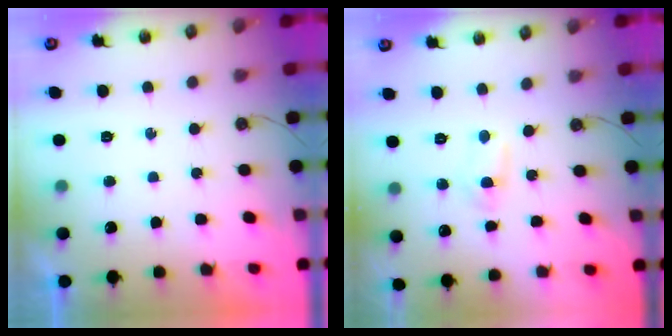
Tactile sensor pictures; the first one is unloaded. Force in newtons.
{"total": 1.3, "press": 1.1, "slide": 0.7}